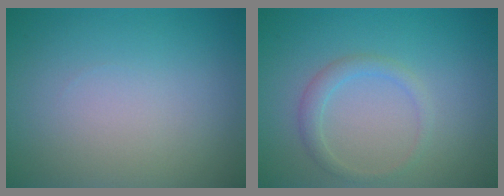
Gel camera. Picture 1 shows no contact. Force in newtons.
{"total": 1.7, "press": 1.7, "slide": 0.1}